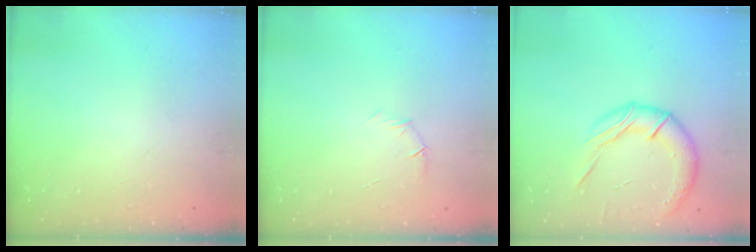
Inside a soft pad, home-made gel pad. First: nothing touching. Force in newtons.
{"total": 5.4, "press": 5.2, "slide": 1.5}
{"total": 15.2, "press": 15.0, "slide": 2.3}